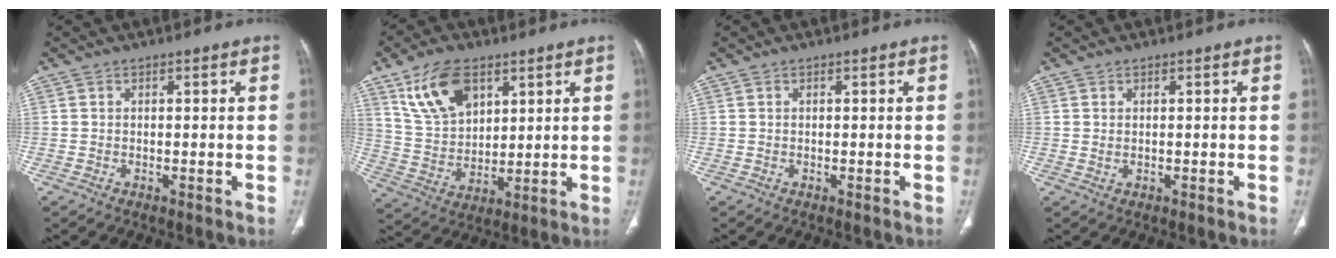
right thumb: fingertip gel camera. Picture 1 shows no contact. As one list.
[{"total": 13.3, "force": [7.1, 7.7, 8.1], "torque": [-0.131, -0.025, 0.148]}, {"total": 0.0}, {"total": 0.7, "force": [0.2, 0.4, 0.5], "torque": [-0.014, 0.003, 0.008]}]